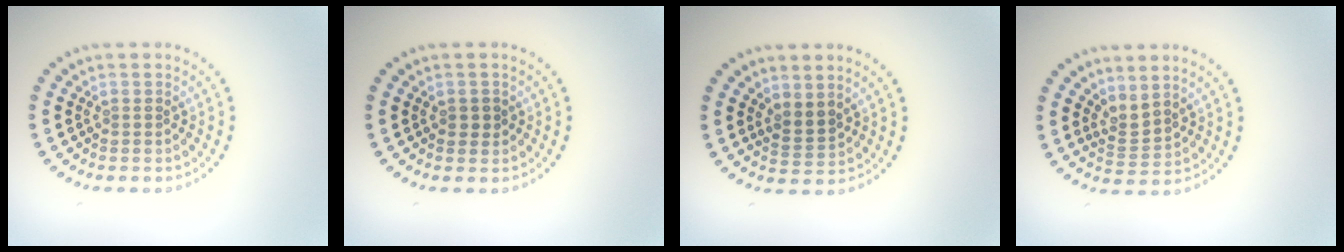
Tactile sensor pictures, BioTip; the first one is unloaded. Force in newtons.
{"total": 1.2, "press": 1.2, "slide": 0.1}
{"total": 2.0, "press": 1.6, "slide": 1.2}
{"total": 2.2, "press": 1.5, "slide": 1.6}